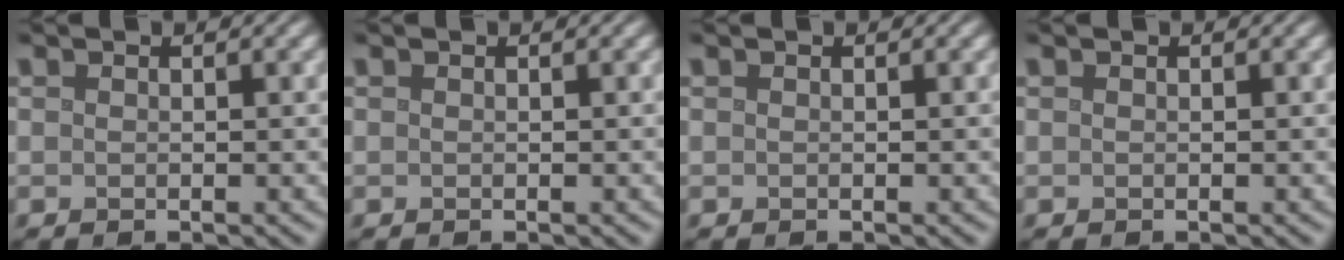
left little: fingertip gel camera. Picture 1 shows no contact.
{"total": 0.0}
{"total": 0.0}
{"total": 0.0}